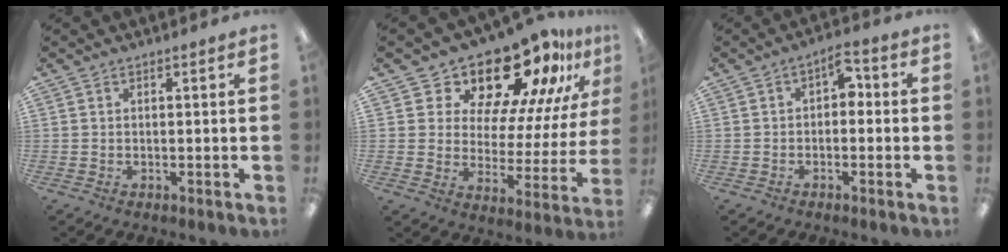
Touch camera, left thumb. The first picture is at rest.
{"total": 18.3, "force": [15.5, 6.6, 7.3], "torque": [-0.126, -0.125, 0.260]}
{"total": 4.1, "force": [0.3, 2.8, 2.9], "torque": [-0.041, 0.005, -0.002]}